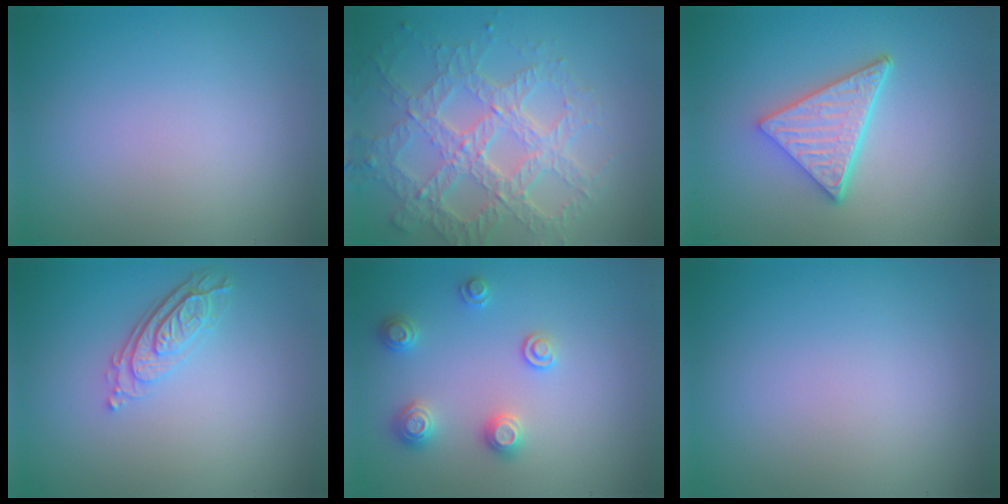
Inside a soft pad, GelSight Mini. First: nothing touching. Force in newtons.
{"total": 7.4, "press": 5.5, "slide": 5.0}
{"total": 5.1, "press": 3.8, "slide": 3.4}
{"total": 3.4, "press": 2.6, "slide": 2.2}
{"total": 2.5, "press": 2.5, "slide": 0.3}
{"total": 0.0}